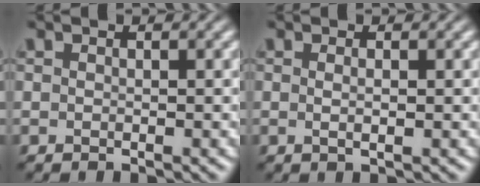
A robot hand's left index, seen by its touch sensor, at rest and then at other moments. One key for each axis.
{"total": 0.8, "fx": 0.3, "fy": 0.0, "fz": 0.8, "tx": -0.015, "ty": 0.001, "tz": 0.003}